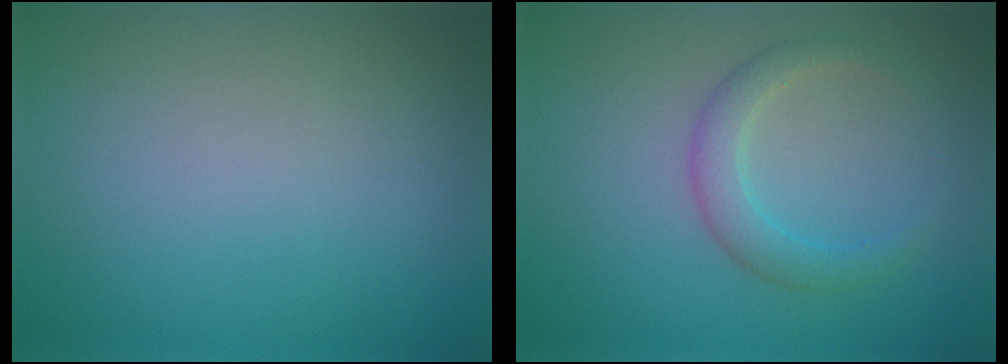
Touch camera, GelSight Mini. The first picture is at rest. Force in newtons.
{"total": 2.5, "press": 2.5, "slide": 0.1}